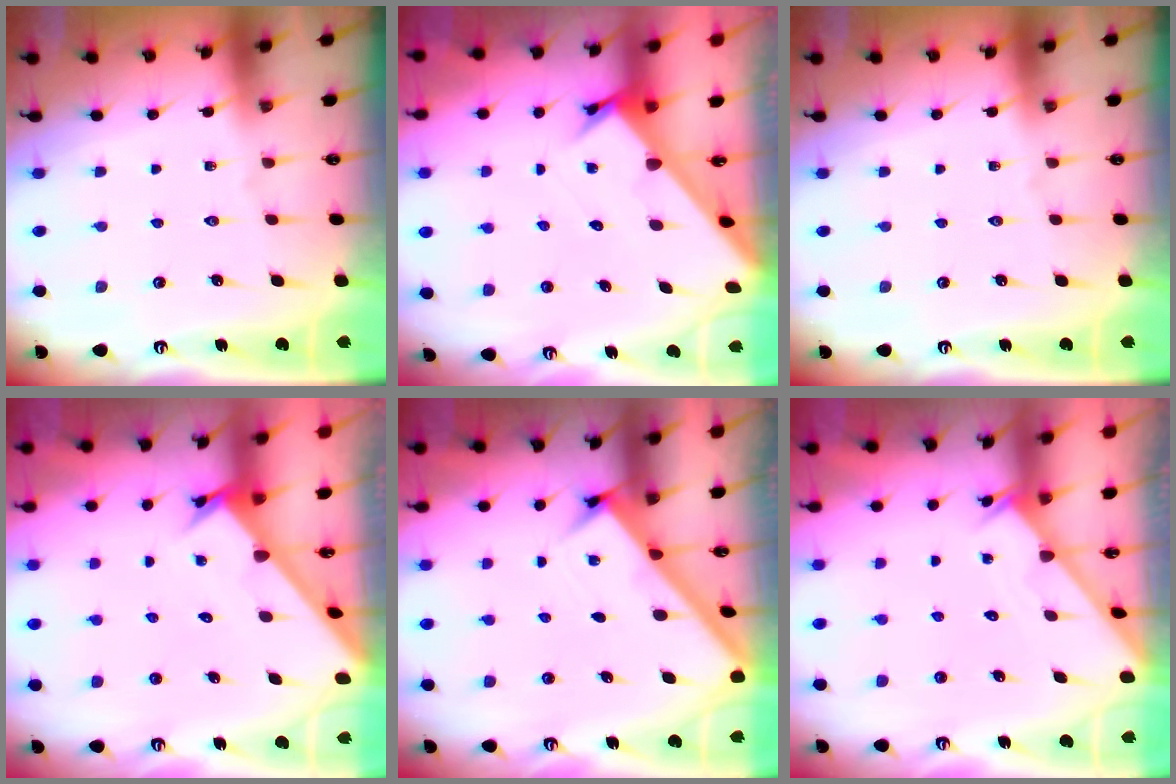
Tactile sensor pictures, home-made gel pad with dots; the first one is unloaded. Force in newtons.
{"total": 2.8, "press": 2.8, "slide": 0.3}
{"total": 0.0}
{"total": 2.5, "press": 2.5, "slide": 0.3}
{"total": 2.5, "press": 2.5, "slide": 0.3}
{"total": 2.9, "press": 2.9, "slide": 0.3}